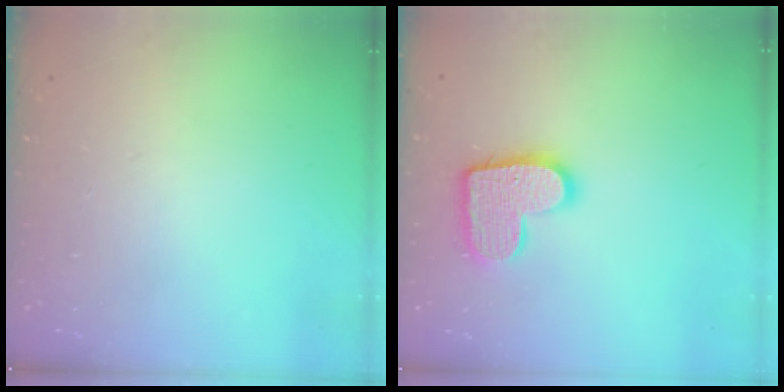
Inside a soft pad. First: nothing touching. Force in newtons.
{"total": 13.5, "press": 13.5, "slide": 0.8}